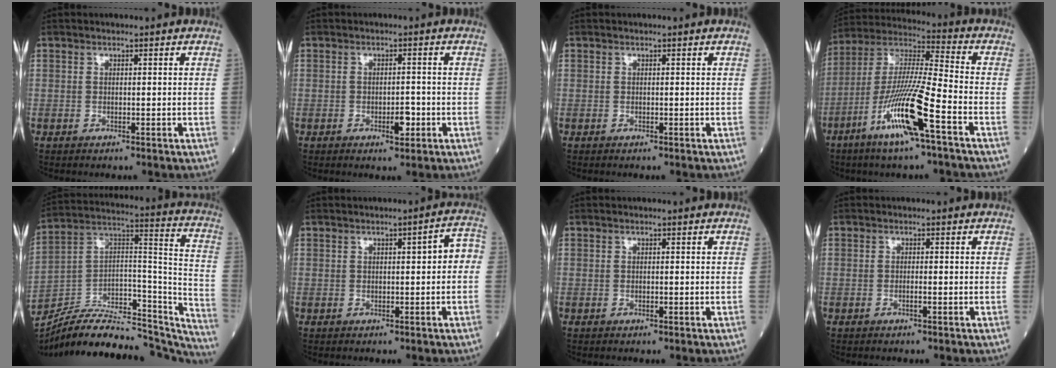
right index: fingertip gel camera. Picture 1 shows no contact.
{"total": 2.6, "force": [-0.9, 0.9, 2.2], "torque": [-0.035, 0.001, -0.009]}
{"total": 0.0}
{"total": 14.8, "force": [-6.8, 0.1, 13.1], "torque": [-0.269, -0.015, -0.130]}
{"total": 30.4, "force": [-27.2, 7.7, 11.3], "torque": [-0.141, 0.036, -0.397]}
{"total": 3.4, "force": [0.0, 0.9, 3.3], "torque": [-0.034, 0.018, -0.005]}
{"total": 0.0}
{"total": 0.6, "force": [-0.3, -0.2, 0.5], "torque": [-0.011, 0.001, -0.004]}